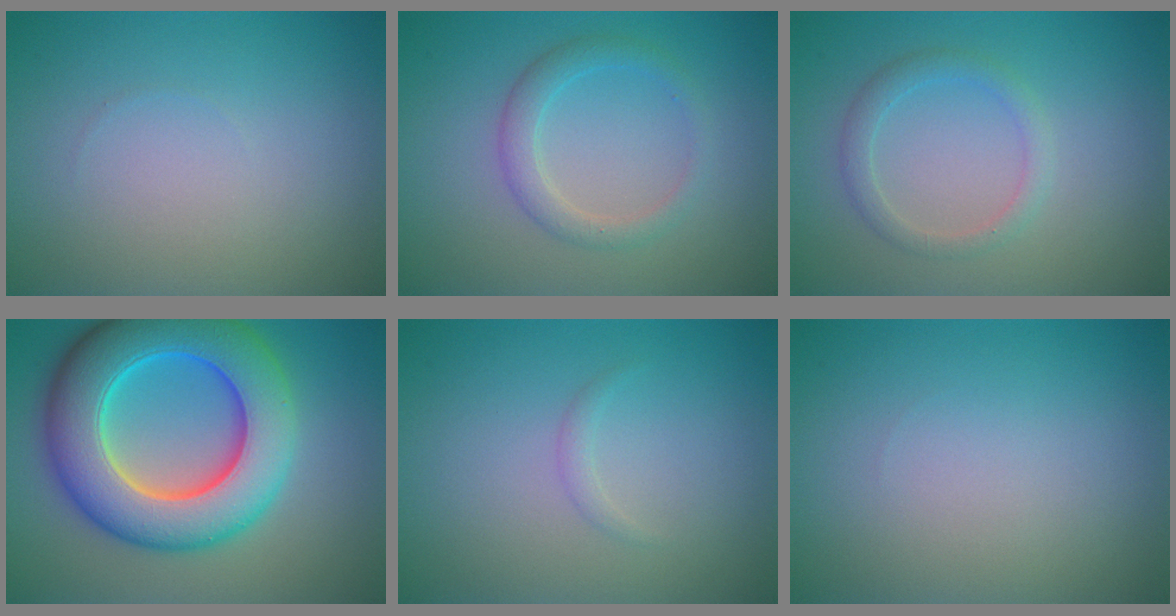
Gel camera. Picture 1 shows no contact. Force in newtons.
{"total": 2.3, "press": 2.3, "slide": 0.1}
{"total": 1.8, "press": 1.8, "slide": 0.0}
{"total": 12.0, "press": 12.0, "slide": 0.2}
{"total": 0.8, "press": 0.8, "slide": 0.0}
{"total": 0.0}